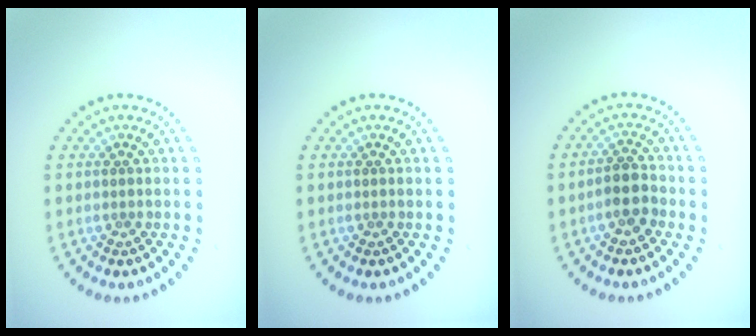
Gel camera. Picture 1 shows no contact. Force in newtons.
{"total": 0.0}
{"total": 2.4, "press": 2.2, "slide": 1.0}